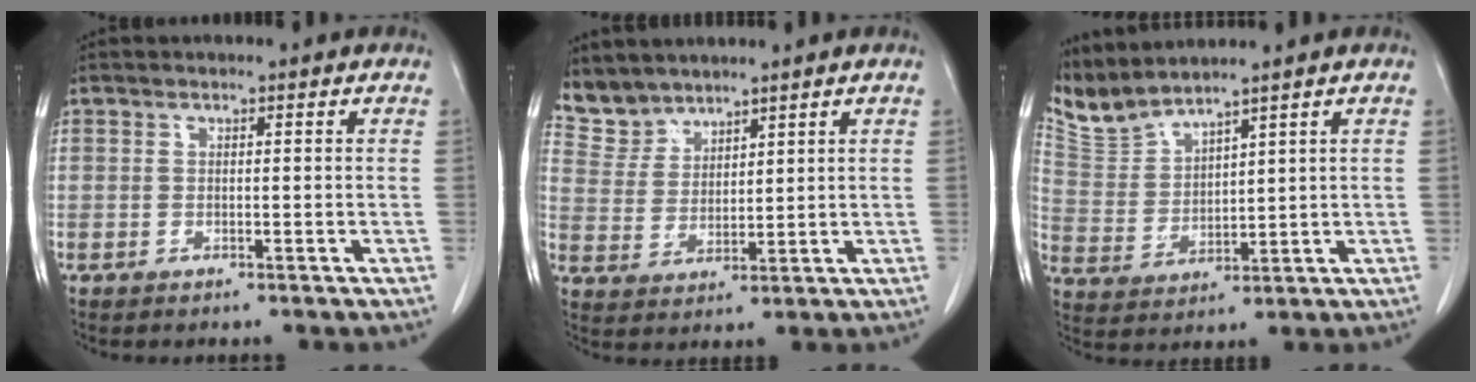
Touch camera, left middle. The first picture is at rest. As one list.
[{"total": 5.1, "force": [4.8, 1.8, -0.1], "torque": [-0.003, 0.010, 0.110]}, {"total": 6.0, "force": [5.9, -0.3, 0.7], "torque": [-0.033, 0.004, 0.138]}]